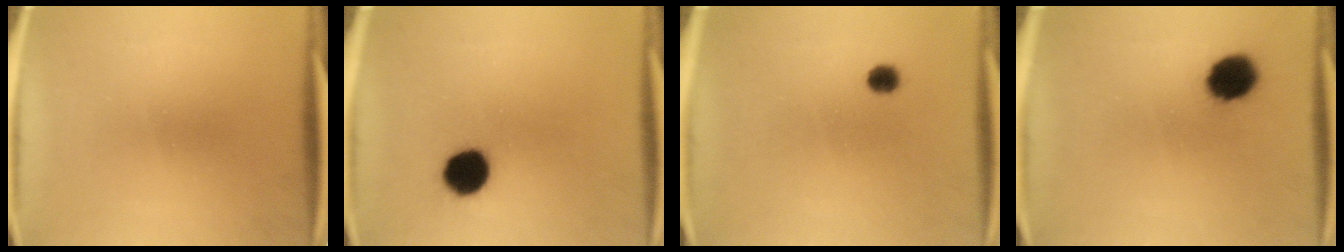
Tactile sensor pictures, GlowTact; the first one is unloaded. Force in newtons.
{"total": 9.1}
{"total": 1.9}
{"total": 8.6}